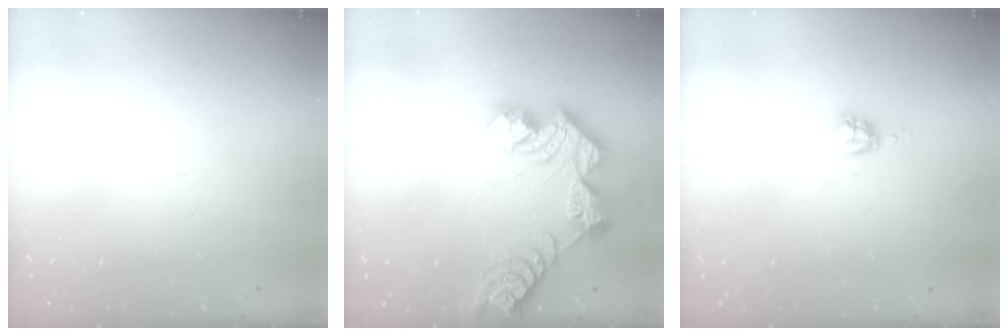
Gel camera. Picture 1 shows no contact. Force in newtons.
{"total": 14.6, "press": 14.6, "slide": 1.3}
{"total": 3.8, "press": 3.7, "slide": 0.4}